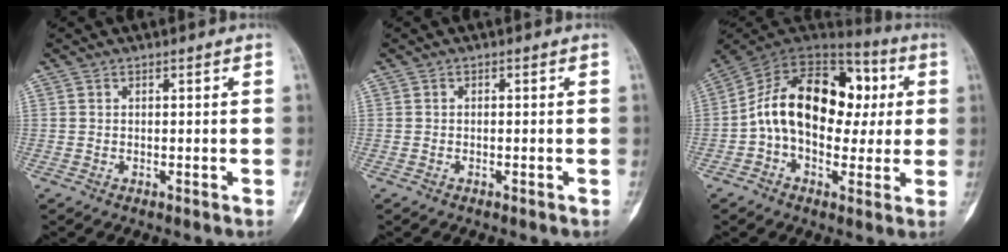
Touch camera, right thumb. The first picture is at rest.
{"total": 0.0}
{"total": 21.0, "force": [1.4, 13.8, 15.7], "torque": [-0.232, 0.043, 0.016]}